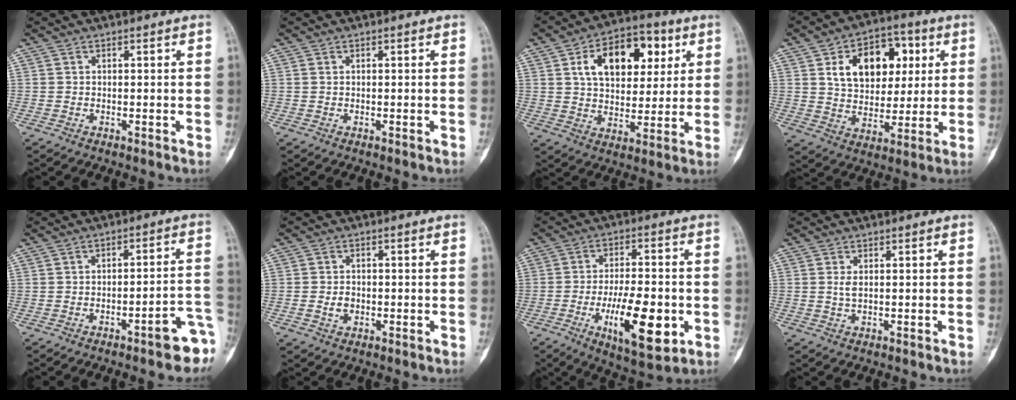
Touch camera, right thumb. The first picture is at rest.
{"total": 0.0}
{"total": 16.5, "force": [5.8, 10.0, 11.8], "torque": [-0.143, -0.001, 0.092]}
{"total": 15.9, "force": [4.9, 10.7, 10.8], "torque": [-0.121, -0.001, 0.082]}
{"total": 5.6, "force": [-3.3, 1.8, 4.1], "torque": [-0.034, 0.030, -0.034]}
{"total": 2.7, "force": [-0.6, 2.1, 1.5], "torque": [-0.023, 0.006, -0.009]}
{"total": 15.2, "force": [-4.2, 5.7, 13.5], "torque": [-0.208, 0.003, -0.059]}
{"total": 1.3, "force": [0.3, 0.4, 1.2], "torque": [-0.032, 0.000, 0.010]}